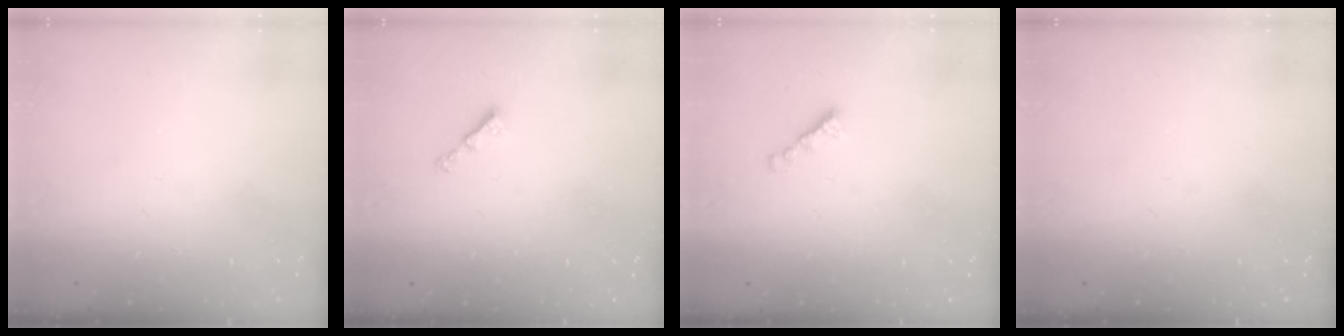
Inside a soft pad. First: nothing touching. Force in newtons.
{"total": 2.8, "press": 2.7, "slide": 0.5}
{"total": 2.7, "press": 2.6, "slide": 0.8}
{"total": 0.0}